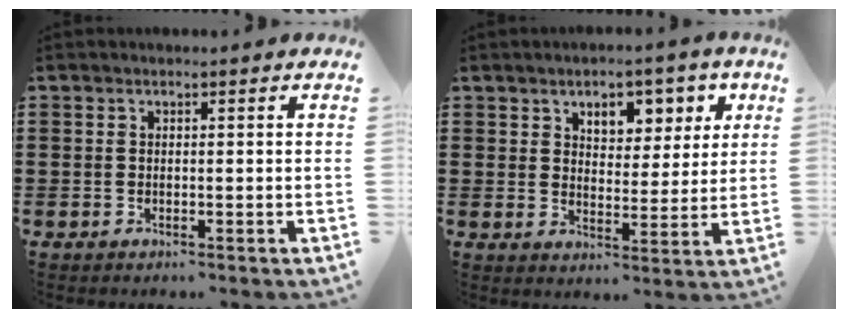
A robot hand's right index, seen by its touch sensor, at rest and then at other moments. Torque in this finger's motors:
{"motor_torque": [0.93, 0.28, 0.21, 0.09]}